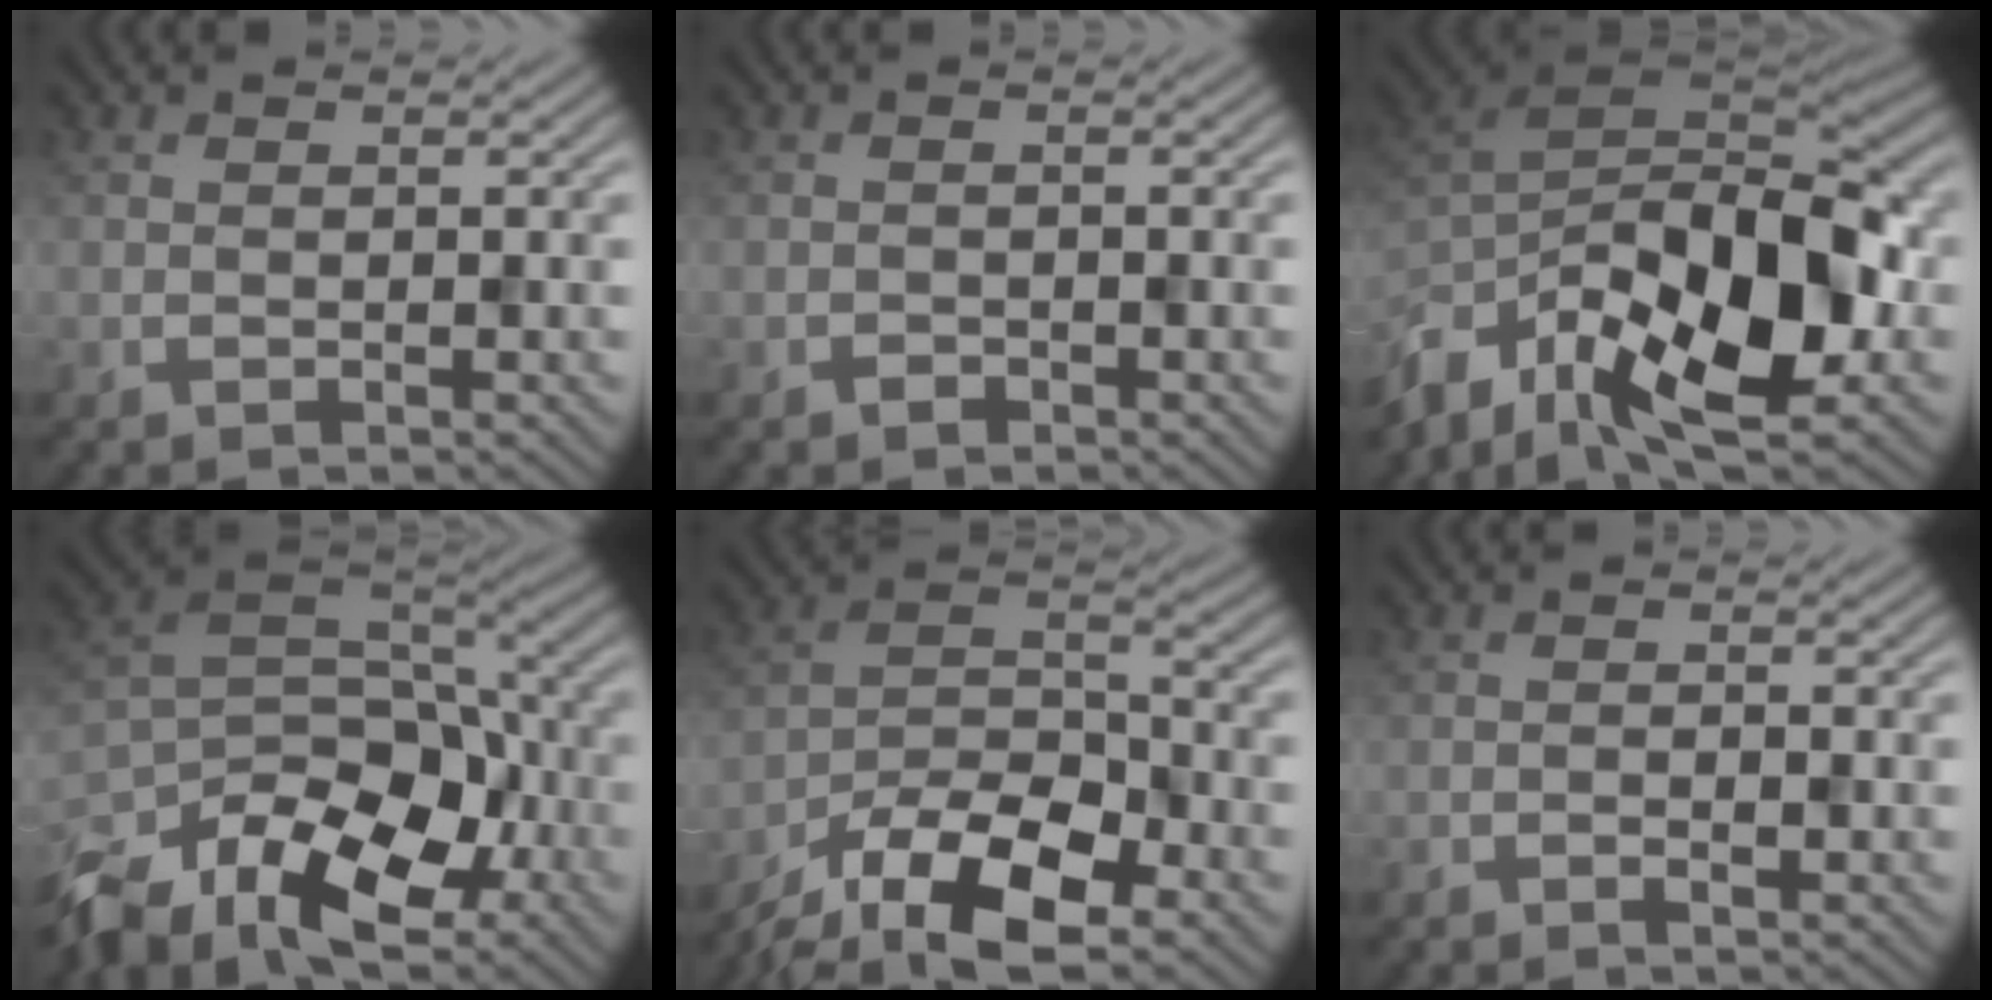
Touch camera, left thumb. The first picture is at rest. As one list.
[{"total": 0.8, "force": [-0.6, 0.4, 0.2], "torque": [-0.003, -0.001, -0.011]}, {"total": 16.4, "force": [-7.1, 8.5, 12.2], "torque": [-0.262, -0.019, -0.127]}, {"total": 15.5, "force": [-9.3, 8.8, 8.7], "torque": [-0.217, -0.033, -0.159]}, {"total": 12.0, "force": [-8.3, 4.9, 7.2], "torque": [-0.139, -0.006, -0.170]}, {"total": 1.3, "force": [-0.7, 0.4, 1.0], "torque": [-0.019, 0.000, -0.013]}]